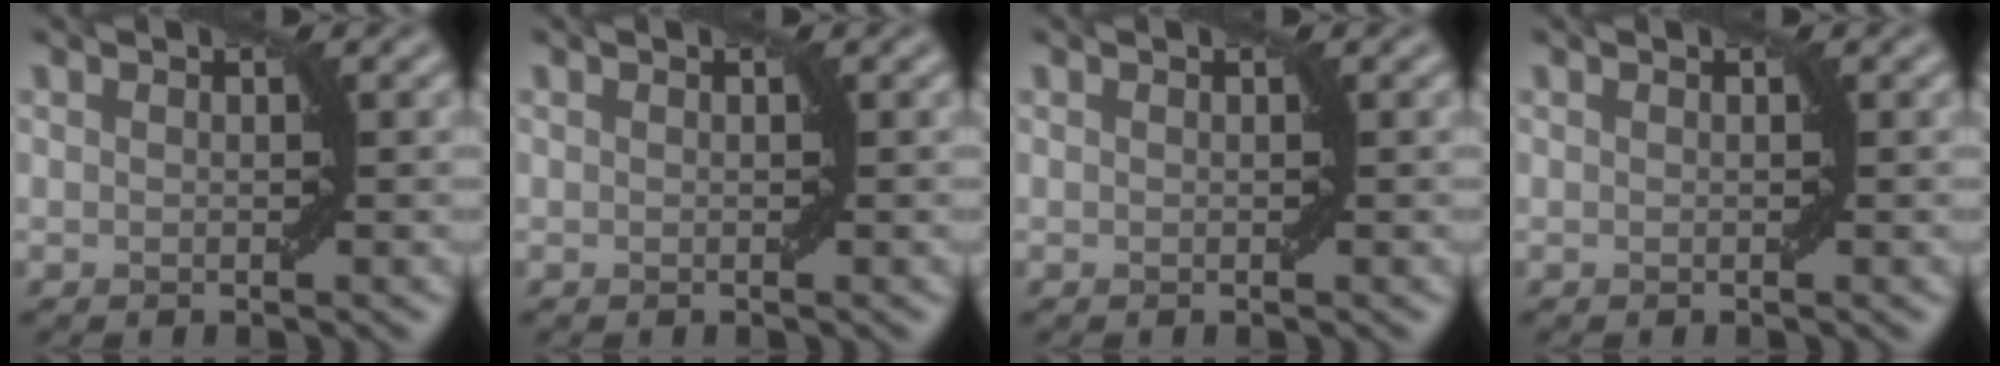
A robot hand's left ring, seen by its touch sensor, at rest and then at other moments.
{"total": 0.0}
{"total": 0.0}
{"total": 0.0}